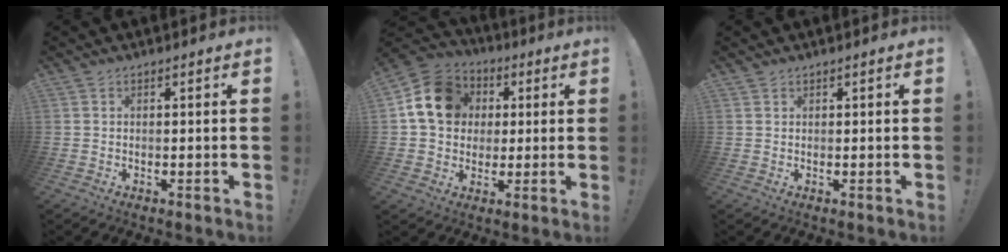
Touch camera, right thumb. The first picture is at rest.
{"total": 15.4, "force": [3.6, 12.9, 7.6], "torque": [-0.109, 0.002, 0.075]}
{"total": 0.8, "force": [0.6, 0.5, 0.0], "torque": [0.007, -0.003, 0.010]}